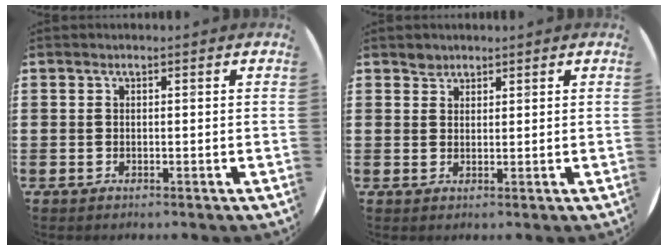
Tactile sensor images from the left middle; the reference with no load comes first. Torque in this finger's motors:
{"motor_torque": [0.08, -0.04, 0.00, 0.00]}